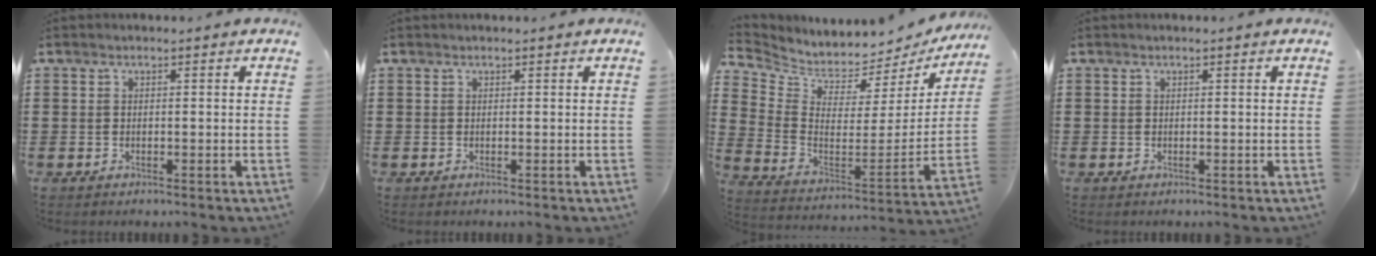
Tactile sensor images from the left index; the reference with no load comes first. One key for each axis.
{"total": 0.0}
{"total": 4.2, "fx": 4.0, "fy": 1.2, "fz": 0.5, "tx": -0.041, "ty": -0.055, "tz": 0.064}
{"total": 0.0}